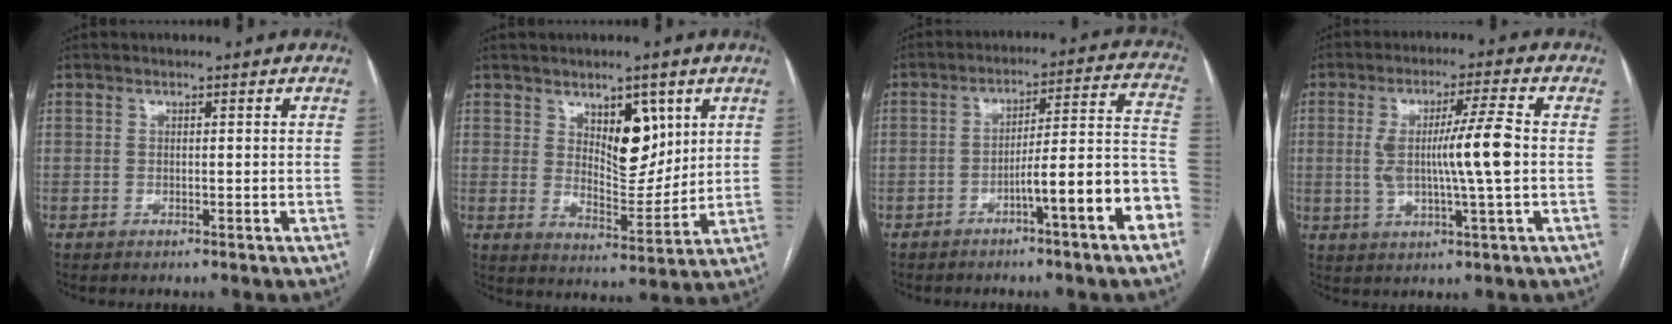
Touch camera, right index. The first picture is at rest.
{"total": 8.6, "force": [3.9, 4.0, 6.5], "torque": [-0.100, -0.003, 0.072]}
{"total": 12.2, "force": [-5.7, 0.2, 10.8], "torque": [-0.135, 0.030, -0.082]}
{"total": 9.4, "force": [0.1, -0.2, 9.4], "torque": [-0.171, 0.002, 0.002]}